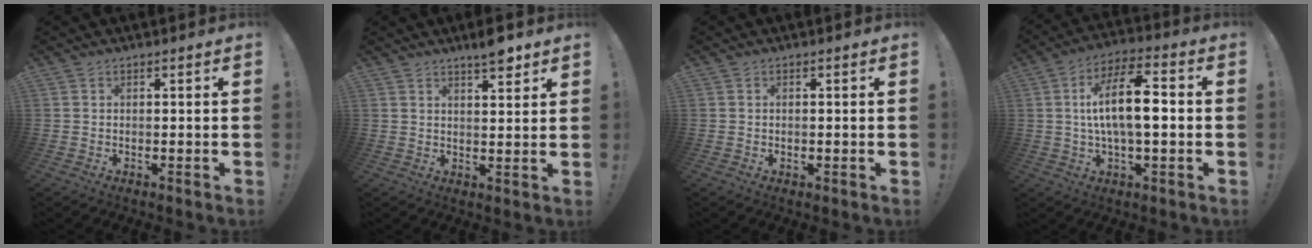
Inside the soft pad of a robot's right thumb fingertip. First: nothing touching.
{"total": 5.6, "force": [4.3, 1.0, 3.5], "torque": [-0.038, -0.032, 0.068]}
{"total": 0.0}
{"total": 14.2, "force": [0.5, 5.1, 13.2], "torque": [-0.229, 0.012, 0.006]}